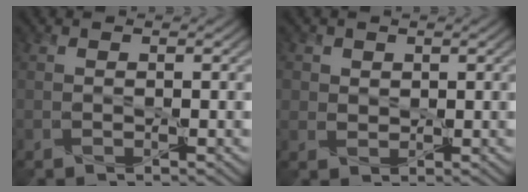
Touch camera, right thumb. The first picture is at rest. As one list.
[{"total": 2.3, "force": [0.9, 2.0, 0.7], "torque": [-0.028, -0.006, 0.022]}]